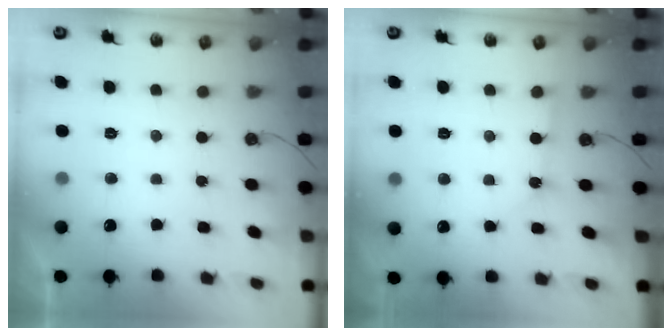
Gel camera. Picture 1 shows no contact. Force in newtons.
{"total": 3.8, "press": 3.7, "slide": 0.5}